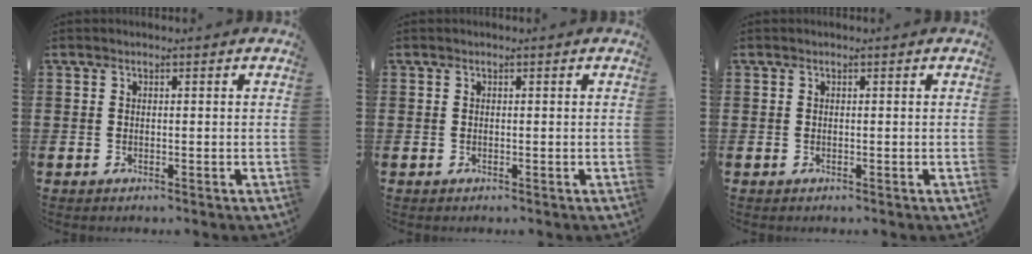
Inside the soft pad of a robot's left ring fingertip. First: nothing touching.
{"total": 0.0}
{"total": 0.0}